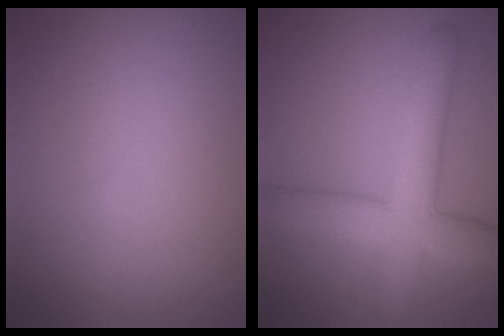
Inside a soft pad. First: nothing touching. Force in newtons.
{"total": 7.0, "press": 7.0, "slide": 0.4}